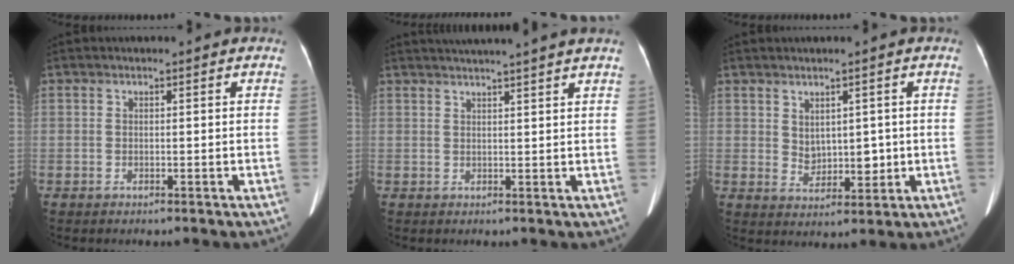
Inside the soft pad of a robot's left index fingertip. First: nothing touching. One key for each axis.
{"total": 9.6, "fx": 8.6, "fy": -1.2, "fz": 4.1, "tx": -0.059, "ty": 0.021, "tz": 0.102}
{"total": 4.2, "fx": 0.5, "fy": 2.9, "fz": 3.0, "tx": -0.049, "ty": 0.001, "tz": 0.022}